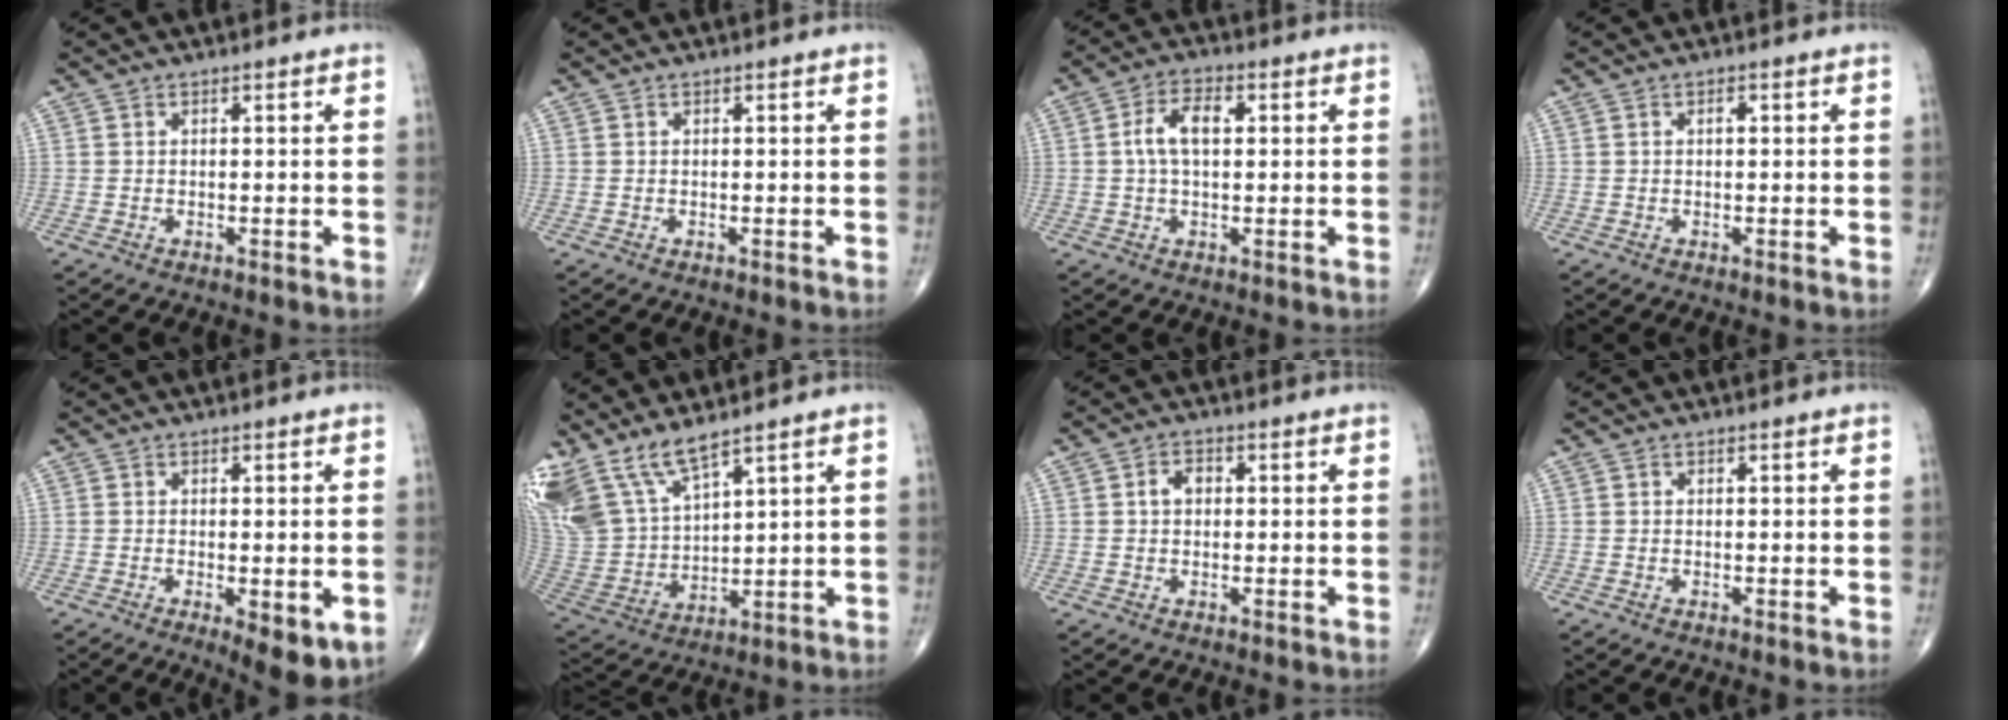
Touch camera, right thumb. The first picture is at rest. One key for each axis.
{"total": 0.0}
{"total": 6.6, "fx": 1.0, "fy": 3.5, "fz": 5.5, "tx": -0.109, "ty": 0.016, "tz": 0.015}
{"total": 1.0, "fx": 0.2, "fy": 0.5, "fz": 0.8, "tx": -0.015, "ty": 0.001, "tz": 0.002}
{"total": 7.6, "fx": -2.5, "fy": 2.7, "fz": 6.7, "tx": -0.090, "ty": -0.015, "tz": -0.031}
{"total": 14.7, "fx": 10.7, "fy": 5.4, "fz": 8.5, "tx": -0.177, "ty": -0.047, "tz": 0.232}
{"total": 3.0, "fx": 0.3, "fy": 2.2, "fz": 2.0, "tx": -0.030, "ty": 0.011, "tz": 0.001}
{"total": 0.0}